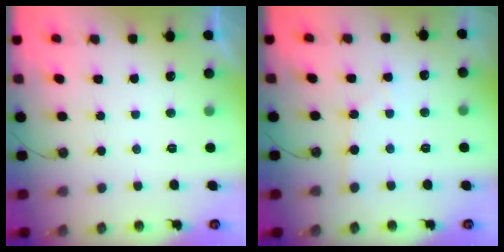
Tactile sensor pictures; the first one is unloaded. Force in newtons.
{"total": 2.3, "press": 2.3, "slide": 0.4}